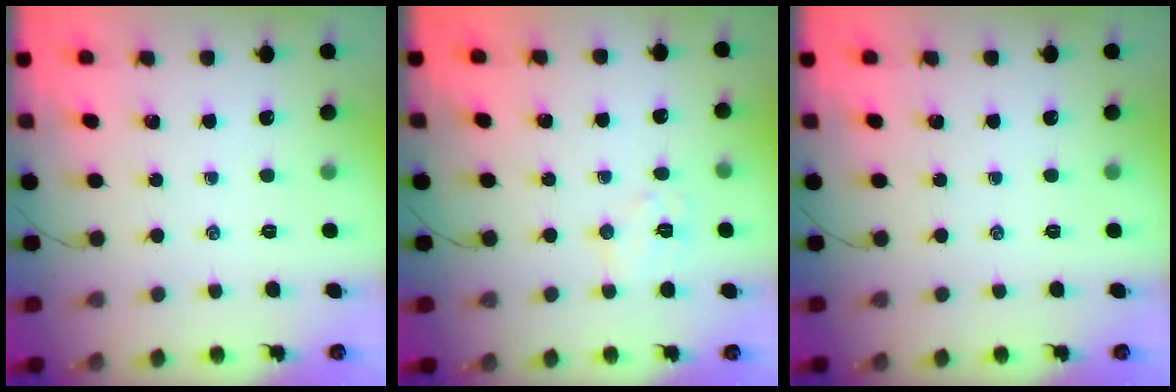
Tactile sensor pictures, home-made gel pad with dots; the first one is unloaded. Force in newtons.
{"total": 5.7, "press": 5.6, "slide": 1.1}
{"total": 0.0}